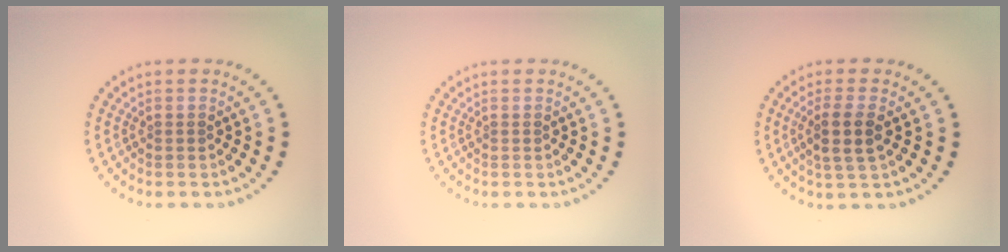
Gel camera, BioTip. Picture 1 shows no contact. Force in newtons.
{"total": 0.0}
{"total": 2.8, "press": 2.5, "slide": 1.2}